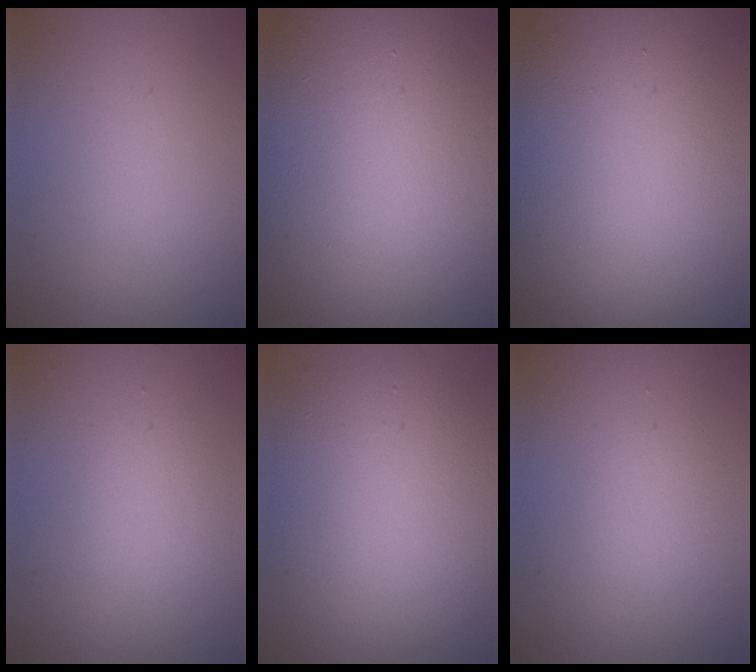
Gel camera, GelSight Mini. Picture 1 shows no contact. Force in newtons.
{"total": 19.9, "press": 19.8, "slide": 1.4}
{"total": 20.4, "press": 20.4, "slide": 1.8}
{"total": 1.9, "press": 1.8, "slide": 0.2}
{"total": 9.5, "press": 9.5, "slide": 0.5}
{"total": 1.3, "press": 1.3, "slide": 0.0}